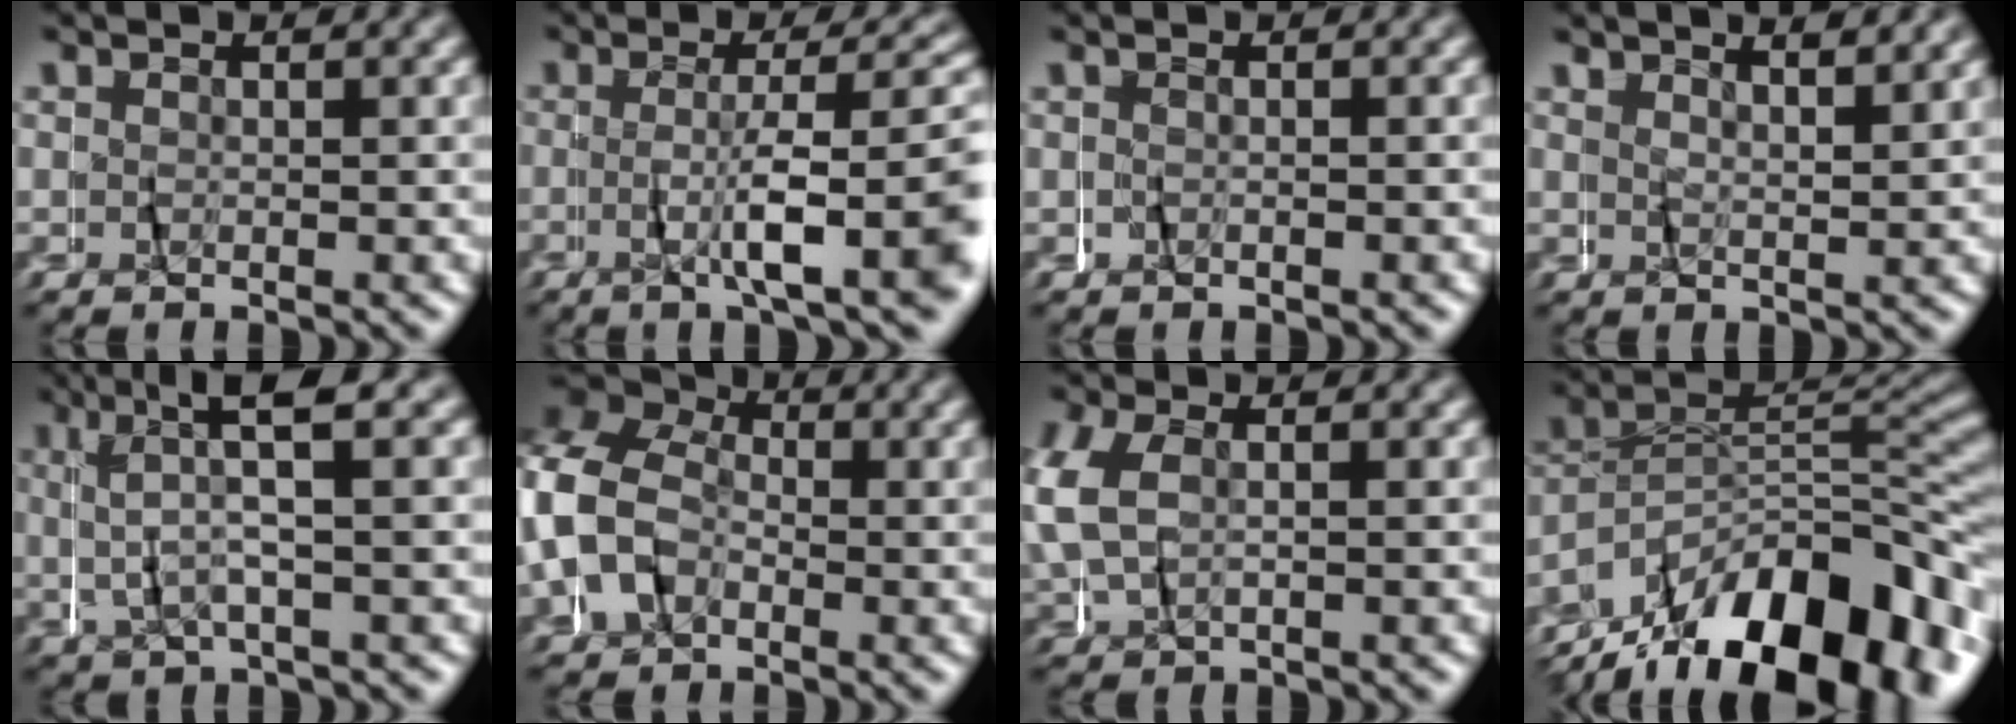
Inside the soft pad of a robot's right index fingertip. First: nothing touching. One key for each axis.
{"total": 6.3, "fx": -1.9, "fy": 0.1, "fz": 6.0, "tx": -0.088, "ty": -0.001, "tz": -0.029}
{"total": 0.6, "fx": -0.5, "fy": -0.3, "fz": -0.1, "tx": -0.004, "ty": 0.003, "tz": -0.012}
{"total": 2.2, "fx": 2.0, "fy": -0.7, "fz": 0.5, "tx": -0.023, "ty": 0.004, "tz": 0.032}
{"total": 4.2, "fx": 1.8, "fy": -0.1, "fz": 3.9, "tx": -0.080, "ty": 0.021, "tz": 0.025}
{"total": 11.5, "fx": 0.2, "fy": 10.1, "fz": 5.6, "tx": -0.137, "ty": -0.002, "tz": -0.014}
{"total": 4.4, "fx": 0.1, "fy": 3.5, "fz": 2.7, "tx": -0.092, "ty": -0.007, "tz": 0.003}
{"total": 14.4, "fx": -8.2, "fy": 7.2, "fz": 9.4, "tx": -0.149, "ty": -0.013, "tz": -0.132}